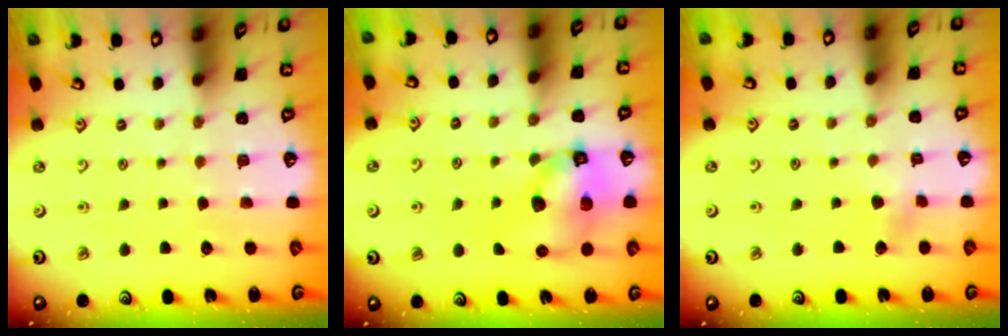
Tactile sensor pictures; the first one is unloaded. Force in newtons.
{"total": 11.2, "press": 11.0, "slide": 1.9}
{"total": 3.1, "press": 3.1, "slide": 0.7}